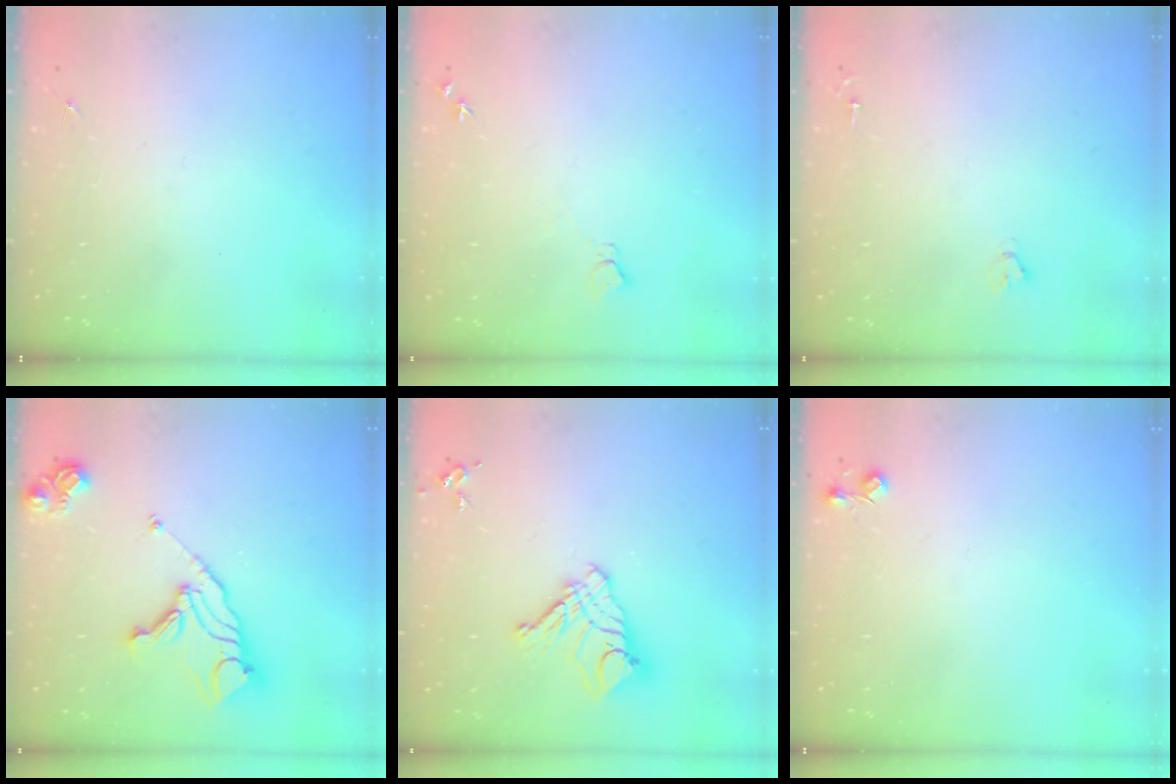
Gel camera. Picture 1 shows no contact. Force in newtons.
{"total": 4.6, "press": 4.6, "slide": 0.6}
{"total": 1.8, "press": 1.8, "slide": 0.1}
{"total": 15.4, "press": 15.3, "slide": 1.7}
{"total": 12.0, "press": 11.9, "slide": 1.1}
{"total": 4.4, "press": 4.4, "slide": 0.7}